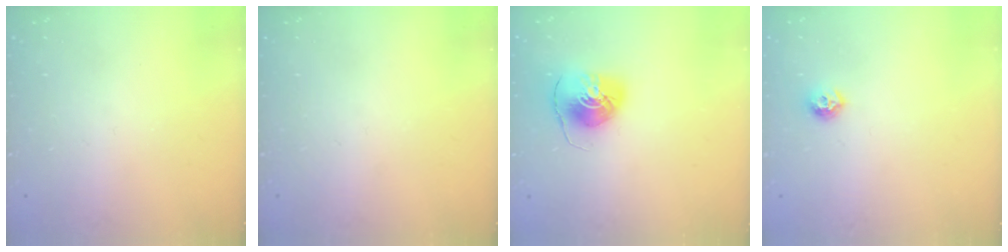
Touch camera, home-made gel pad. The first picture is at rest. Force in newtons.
{"total": 0.0}
{"total": 7.5, "press": 7.5, "slide": 0.7}
{"total": 7.2, "press": 7.1, "slide": 1.0}